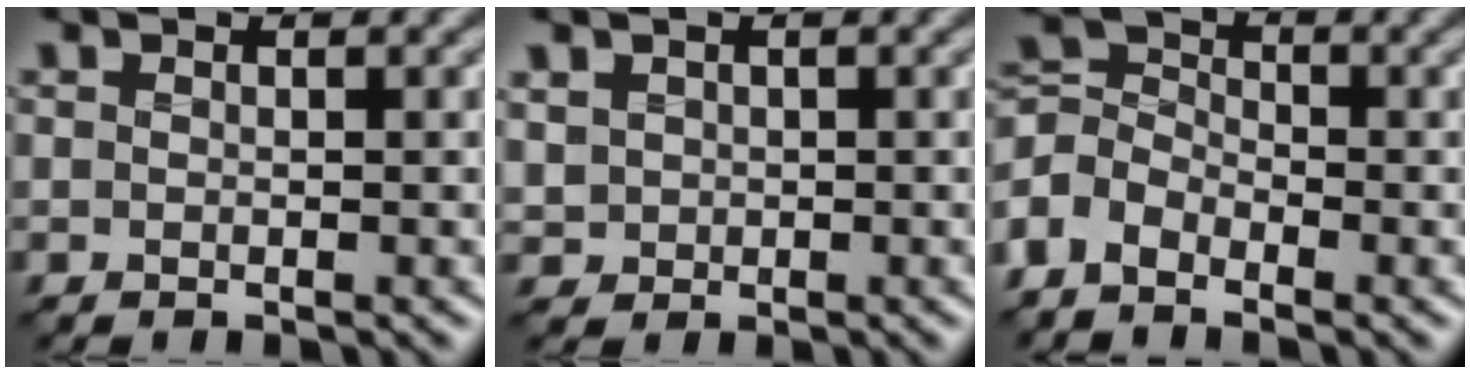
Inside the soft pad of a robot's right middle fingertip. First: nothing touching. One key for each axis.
{"total": 1.6, "fx": 0.4, "fy": 1.5, "fz": 0.4, "tx": -0.012, "ty": -0.003, "tz": 0.013}
{"total": 4.2, "fx": -2.6, "fy": 2.6, "fz": 2.1, "tx": -0.044, "ty": 0.007, "tz": -0.069}